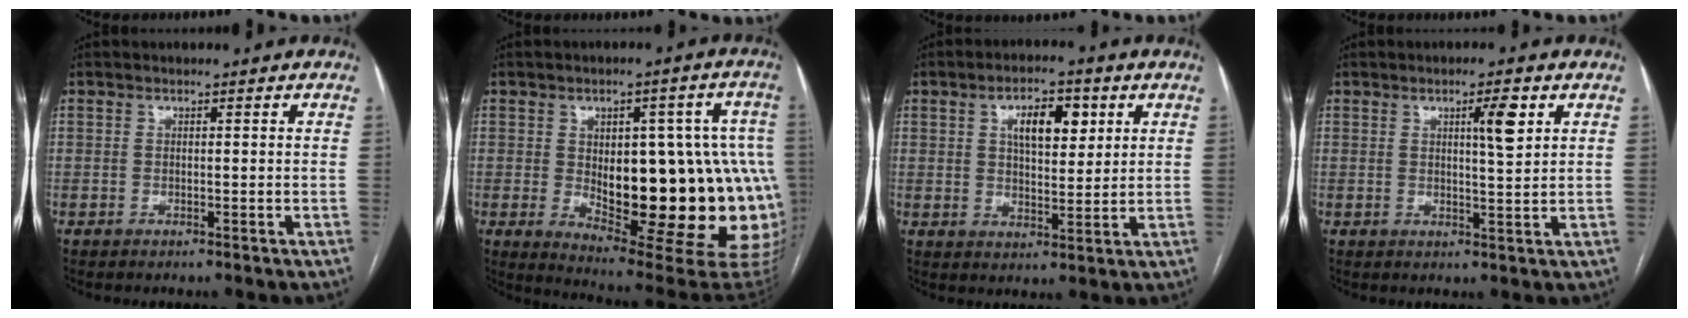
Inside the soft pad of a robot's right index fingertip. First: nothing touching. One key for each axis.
{"total": 25.4, "fx": -1.8, "fy": 9.3, "fz": 23.6, "tx": -0.234, "ty": 0.019, "tz": 0.007}
{"total": 7.6, "fx": 2.9, "fy": 3.4, "fz": 6.2, "tx": -0.099, "ty": 0.010, "tz": 0.050}
{"total": 4.5, "fx": 1.9, "fy": 0.4, "fz": 4.0, "tx": -0.061, "ty": -0.002, "tz": 0.029}